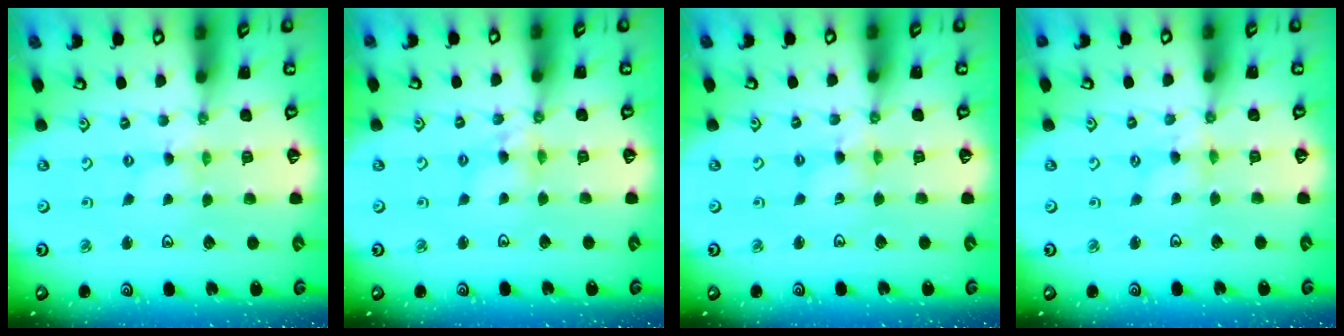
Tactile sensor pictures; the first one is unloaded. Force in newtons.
{"total": 5.6, "press": 5.6, "slide": 0.5}
{"total": 3.1, "press": 3.1, "slide": 0.3}
{"total": 1.6, "press": 1.6, "slide": 0.2}